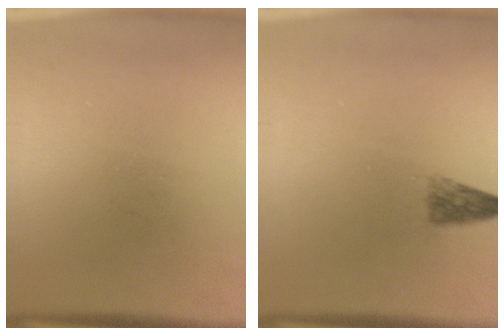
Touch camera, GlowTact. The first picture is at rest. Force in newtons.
{"total": 2.4}